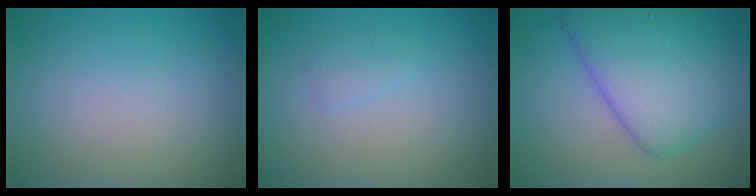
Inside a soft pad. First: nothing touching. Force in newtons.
{"total": 0.9, "press": 0.9, "slide": 0.1}
{"total": 8.3, "press": 8.3, "slide": 0.3}